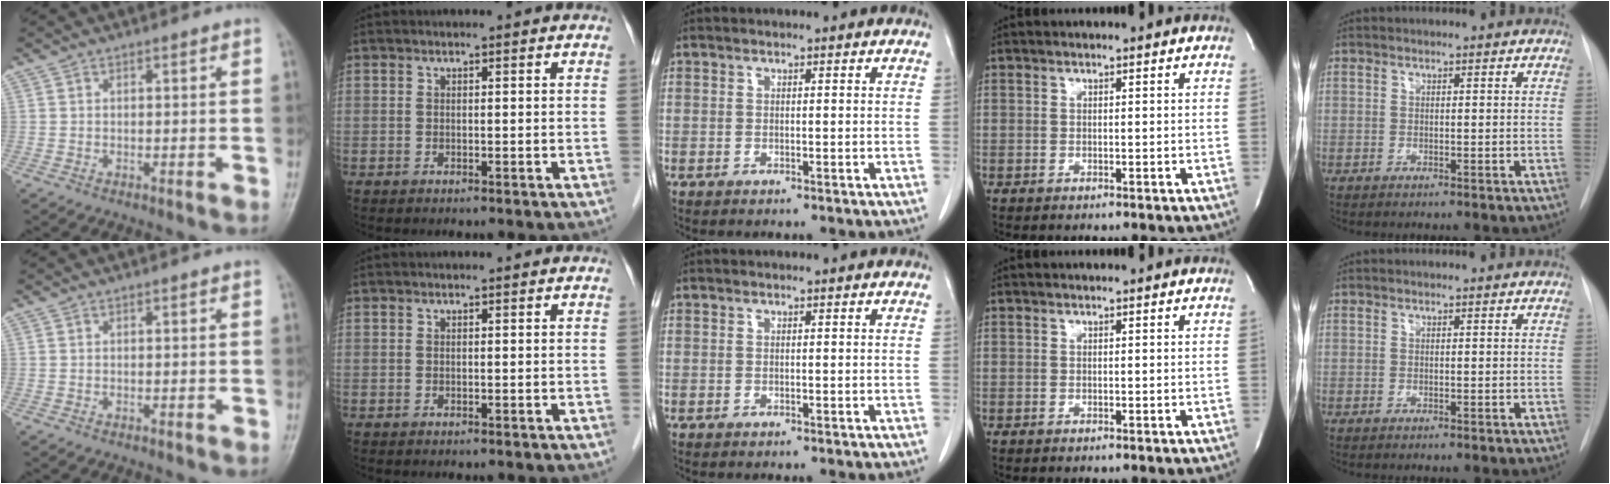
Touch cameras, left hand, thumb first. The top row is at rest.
{}